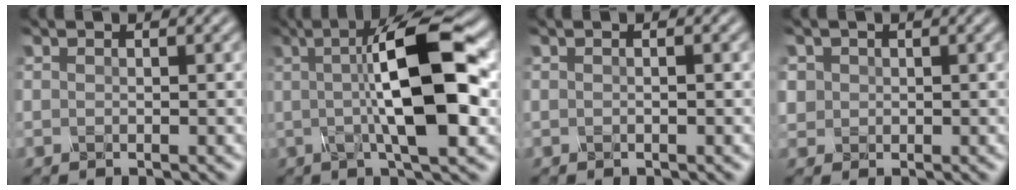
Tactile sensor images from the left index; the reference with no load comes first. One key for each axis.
{"total": 10.9, "fx": 0.9, "fy": 2.5, "fz": 10.5, "tx": -0.148, "ty": 0.013, "tz": 0.010}
{"total": 0.5, "fx": 0.0, "fy": 0.1, "fz": 0.5, "tx": -0.010, "ty": -0.001, "tz": -0.002}
{"total": 1.5, "fx": 0.4, "fy": 1.5, "fz": 0.2, "tx": -0.002, "ty": 0.001, "tz": 0.013}